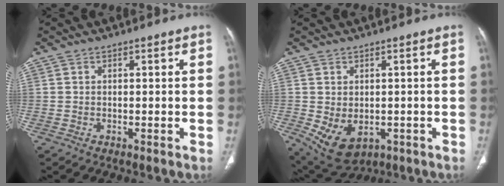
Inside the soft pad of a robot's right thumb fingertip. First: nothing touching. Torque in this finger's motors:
{"motor_torque": [-0.51, 0.33, 0.14, 0.69, 0.01]}